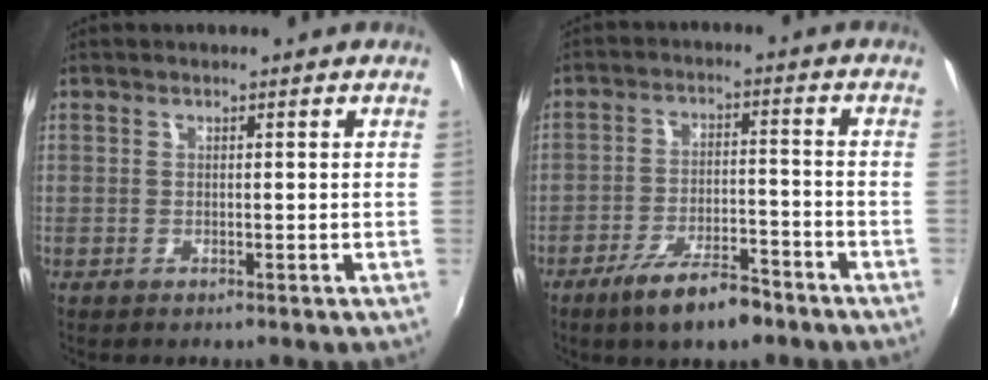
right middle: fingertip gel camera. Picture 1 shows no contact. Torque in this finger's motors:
{"motor_torque": [1.11, -1.03, 0.45, 0.10]}